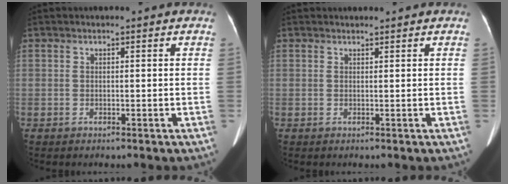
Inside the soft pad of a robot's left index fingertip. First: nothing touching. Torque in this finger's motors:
{"motor_torque": [0.10, 0.02, 0.03, -0.01]}